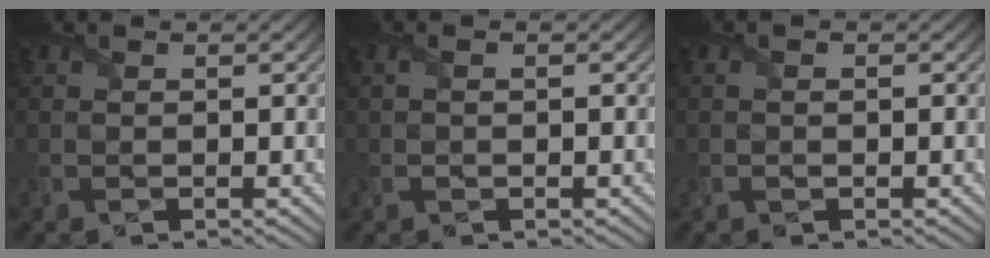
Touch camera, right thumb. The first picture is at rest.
{"total": 0.7, "force": [0.0, 0.3, 0.6], "torque": [-0.015, 0.001, -0.001]}
{"total": 0.8, "force": [-0.2, 0.6, 0.6], "torque": [-0.009, -0.002, -0.001]}